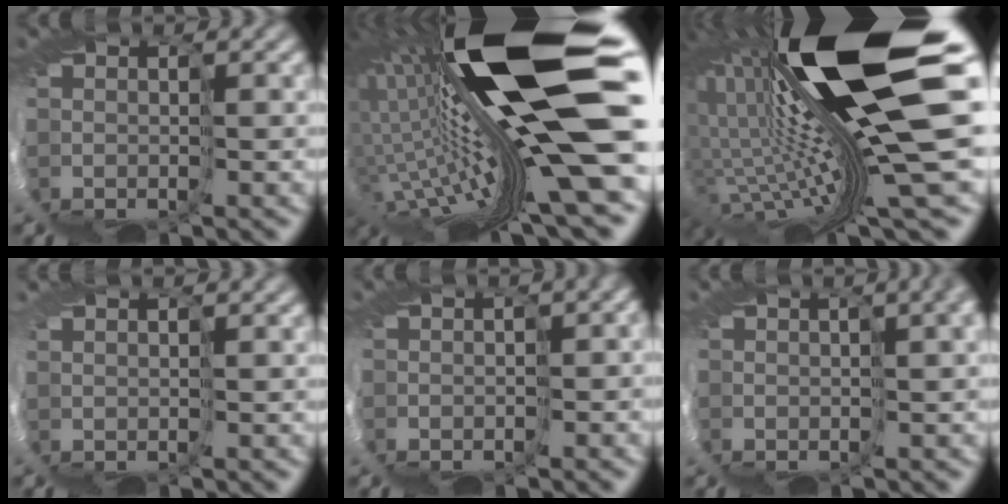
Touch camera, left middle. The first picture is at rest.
{"total": 19.7, "force": [4.8, 3.9, 18.7], "torque": [-0.343, -0.015, 0.073]}
{"total": 17.8, "force": [5.1, 3.2, 16.8], "torque": [-0.300, -0.048, 0.095]}
{"total": 1.8, "force": [1.1, -1.0, -1.0], "torque": [0.022, -0.001, 0.019]}
{"total": 3.3, "force": [-2.4, 1.4, 1.8], "torque": [-0.022, 0.003, -0.030]}
{"total": 6.2, "force": [-1.2, 2.9, 5.4], "torque": [-0.075, 0.013, -0.007]}